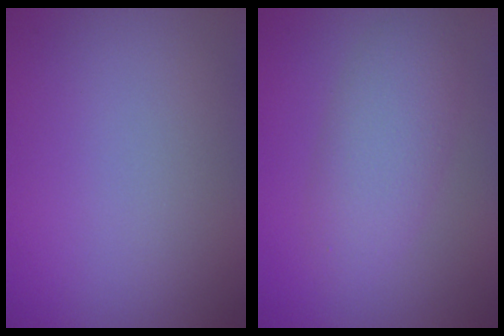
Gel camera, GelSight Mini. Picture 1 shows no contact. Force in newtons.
{"total": 3.9, "press": 3.9, "slide": 0.2}